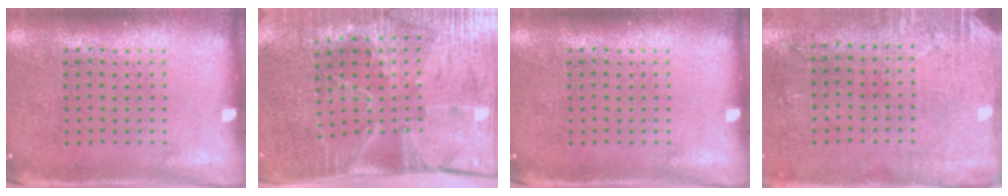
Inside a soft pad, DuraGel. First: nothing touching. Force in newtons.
{"total": 4.3, "press": 3.6, "slide": 2.4}
{"total": 0.0}
{"total": 2.8, "press": 2.4, "slide": 1.5}